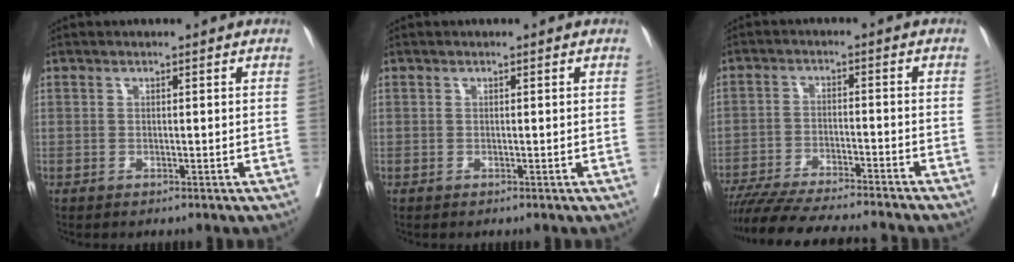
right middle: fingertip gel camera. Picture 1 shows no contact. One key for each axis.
{"total": 0.0}
{"total": 14.9, "fx": -13.6, "fy": 0.5, "fz": 6.1, "tx": -0.091, "ty": -0.014, "tz": -0.212}